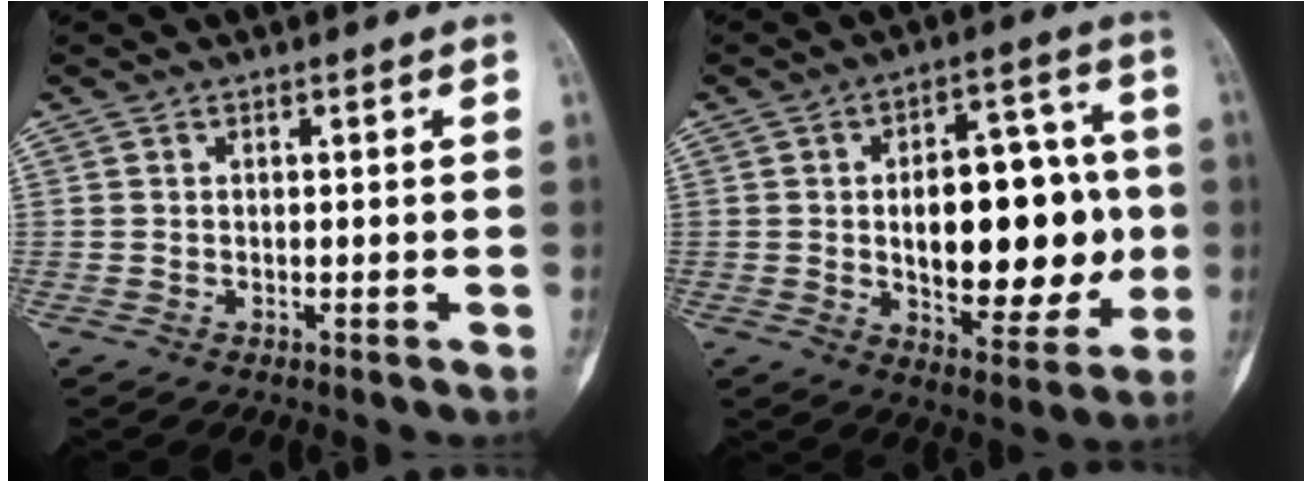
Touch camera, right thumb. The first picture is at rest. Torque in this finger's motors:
{"motor_torque": [0.92, 0.98, 0.23, 0.09, 0.37]}